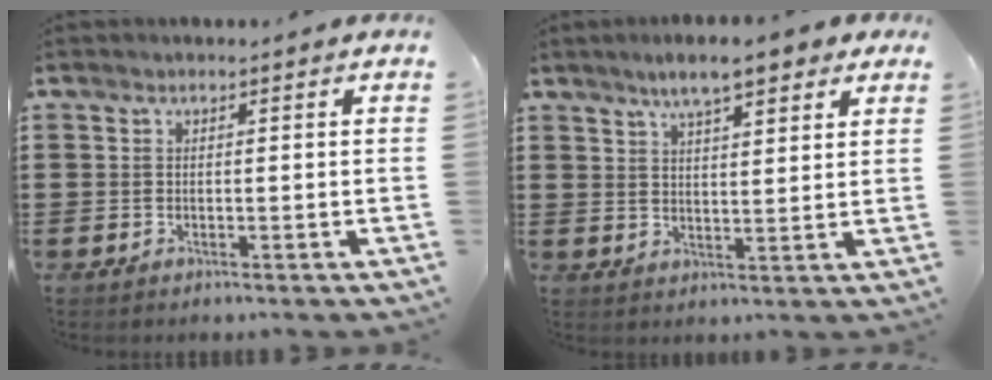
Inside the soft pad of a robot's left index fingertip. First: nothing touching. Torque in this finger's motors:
{"motor_torque": [1.50, 0.64, 0.47, 0.16]}